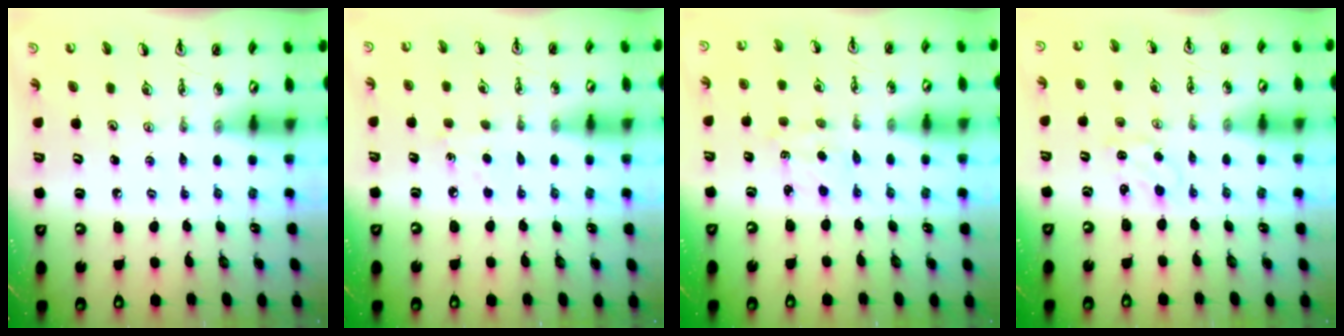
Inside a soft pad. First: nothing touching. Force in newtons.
{"total": 6.5, "press": 6.4, "slide": 0.8}
{"total": 2.5, "press": 2.5, "slide": 0.3}
{"total": 1.5, "press": 1.5, "slide": 0.2}